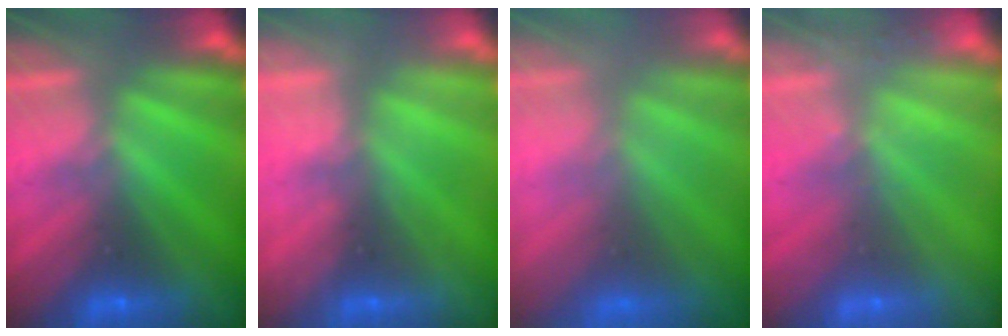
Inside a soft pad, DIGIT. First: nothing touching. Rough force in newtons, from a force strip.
{"total": 2.0}
{"total": 9.4}
{"total": 2.4}